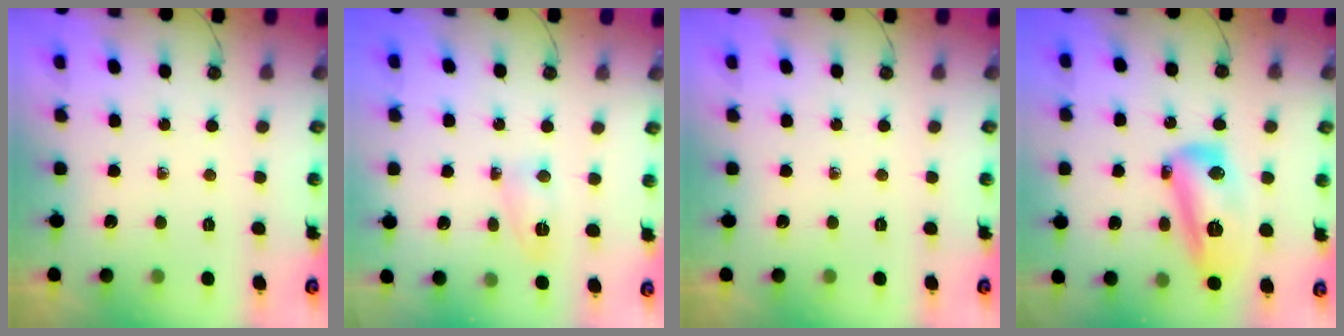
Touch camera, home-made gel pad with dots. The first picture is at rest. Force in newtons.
{"total": 3.9, "press": 3.6, "slide": 1.6}
{"total": 0.0}
{"total": 14.9, "press": 14.8, "slide": 1.2}